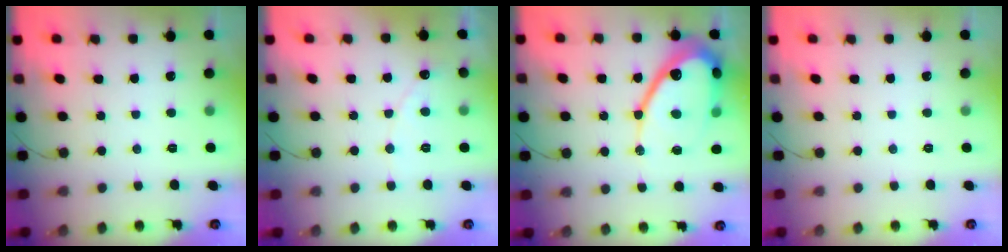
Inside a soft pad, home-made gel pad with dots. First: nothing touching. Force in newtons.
{"total": 3.8, "press": 3.8, "slide": 0.2}
{"total": 15.8, "press": 15.7, "slide": 1.4}
{"total": 0.0}